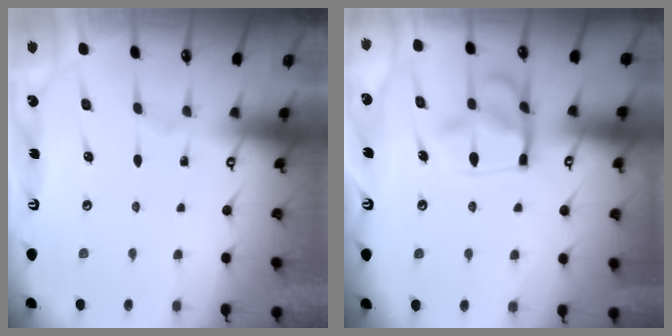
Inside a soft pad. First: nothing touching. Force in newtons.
{"total": 14.7, "press": 14.6, "slide": 1.5}